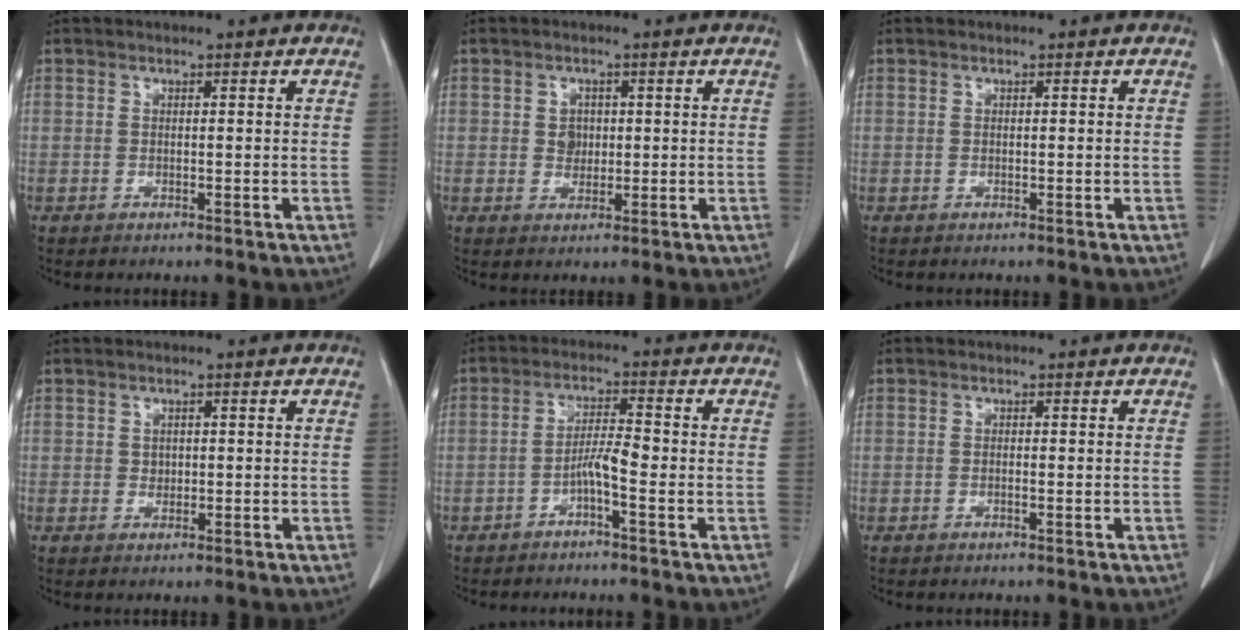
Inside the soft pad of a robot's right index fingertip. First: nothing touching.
{"total": 2.5, "force": [0.3, 2.1, 1.2], "torque": [-0.017, 0.002, 0.007]}
{"total": 0.0}
{"total": 0.9, "force": [0.1, 0.8, 0.4], "torque": [-0.005, 0.001, 0.003]}
{"total": 3.8, "force": [-1.7, 0.1, 3.4], "torque": [-0.064, 0.005, -0.034]}
{"total": 0.0}